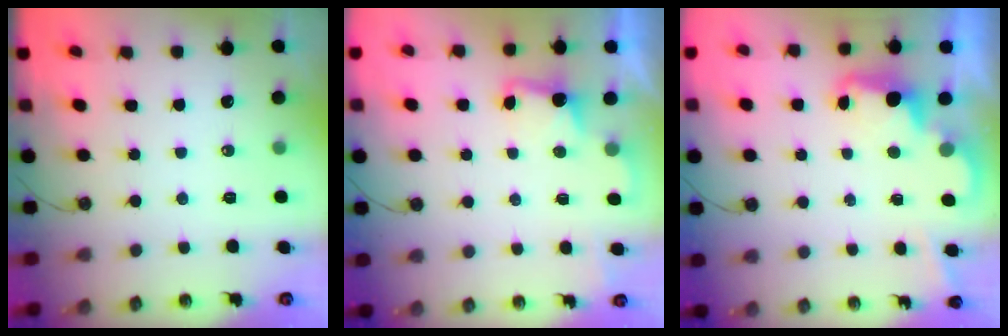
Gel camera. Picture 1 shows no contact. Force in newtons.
{"total": 2.4, "press": 2.2, "slide": 1.0}
{"total": 2.5, "press": 2.4, "slide": 0.5}